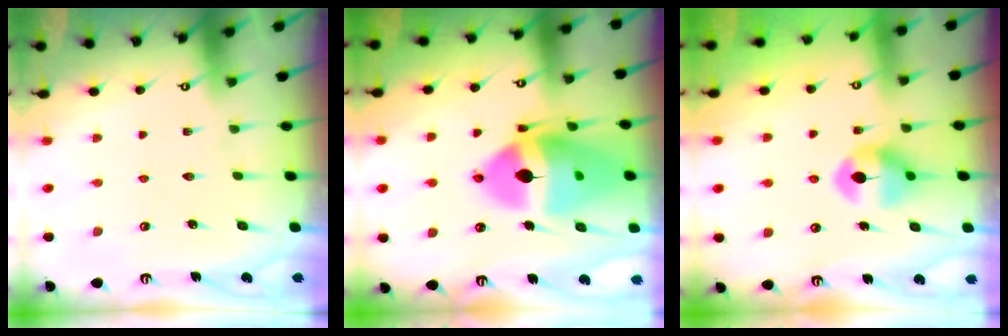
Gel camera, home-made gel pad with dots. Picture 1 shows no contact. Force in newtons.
{"total": 21.0, "press": 20.8, "slide": 2.4}
{"total": 8.3, "press": 8.3, "slide": 0.2}